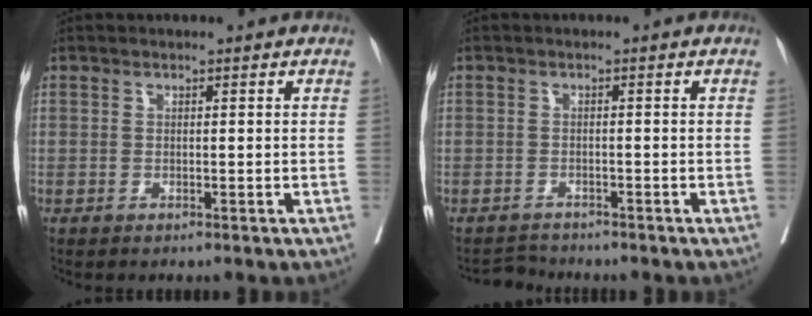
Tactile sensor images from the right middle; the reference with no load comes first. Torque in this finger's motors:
{"motor_torque": [-0.31, -0.14, 0.00, -0.02]}